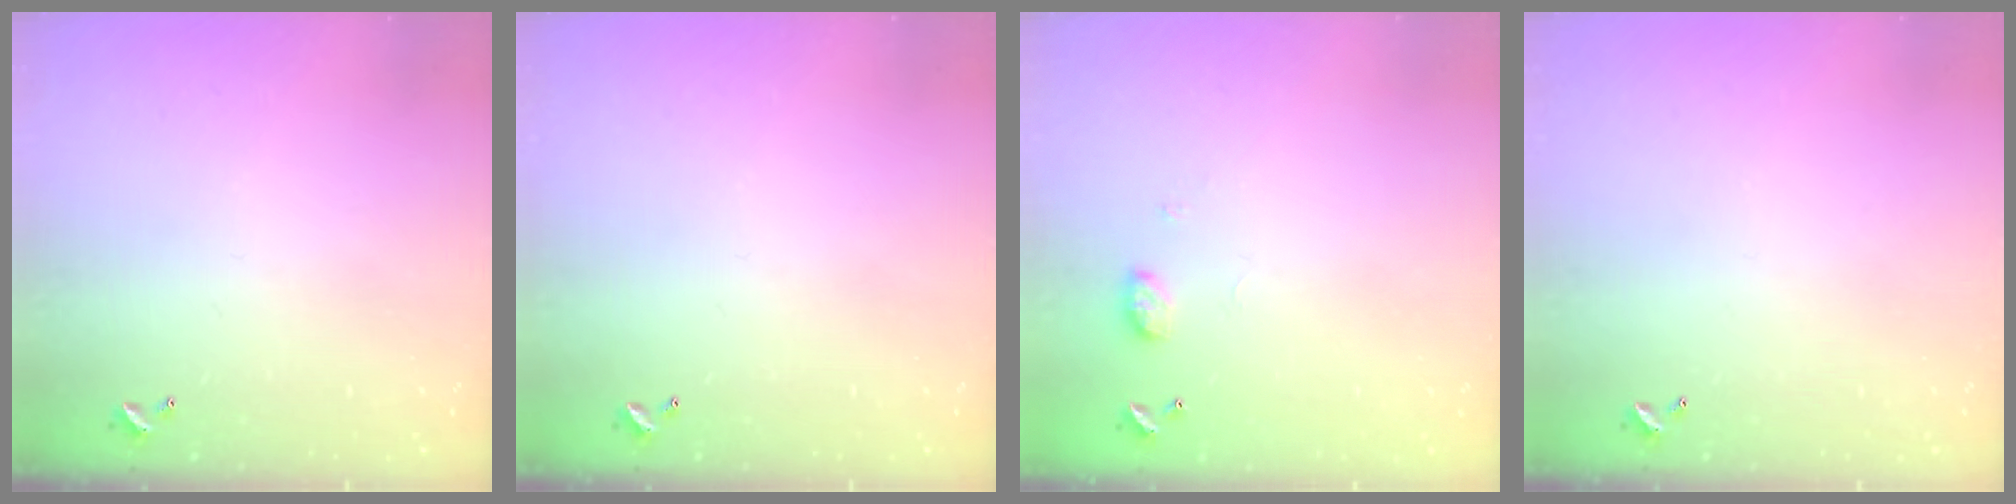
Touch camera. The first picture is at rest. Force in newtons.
{"total": 0.0}
{"total": 5.3, "press": 5.2, "slide": 0.8}
{"total": 0.0}